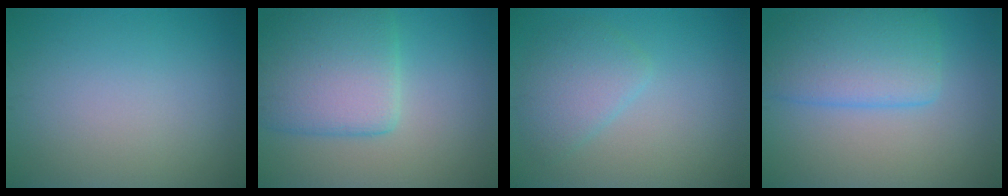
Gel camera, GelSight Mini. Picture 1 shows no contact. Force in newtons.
{"total": 7.2, "press": 7.2, "slide": 0.5}
{"total": 3.2, "press": 3.1, "slide": 0.2}
{"total": 5.9, "press": 5.9, "slide": 0.5}